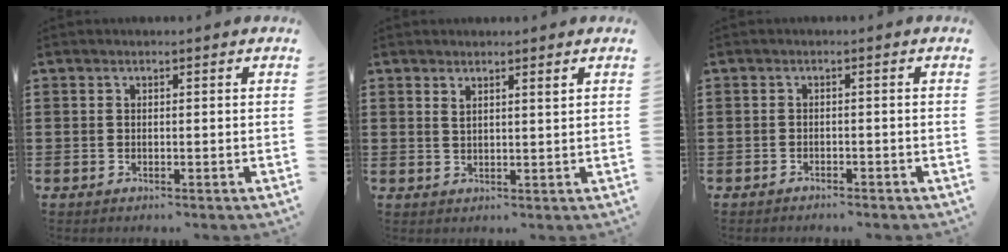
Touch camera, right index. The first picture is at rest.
{"total": 1.6, "force": [1.2, 0.2, 1.1], "torque": [-0.014, -0.001, 0.019]}
{"total": 1.1, "force": [-1.0, 0.2, 0.1], "torque": [-0.006, 0.000, -0.022]}